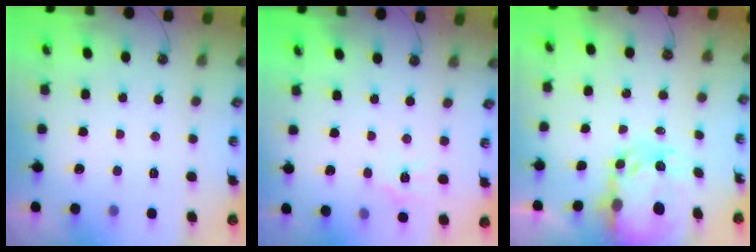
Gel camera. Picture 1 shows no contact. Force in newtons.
{"total": 5.5, "press": 5.4, "slide": 0.6}
{"total": 8.2, "press": 8.2, "slide": 0.7}